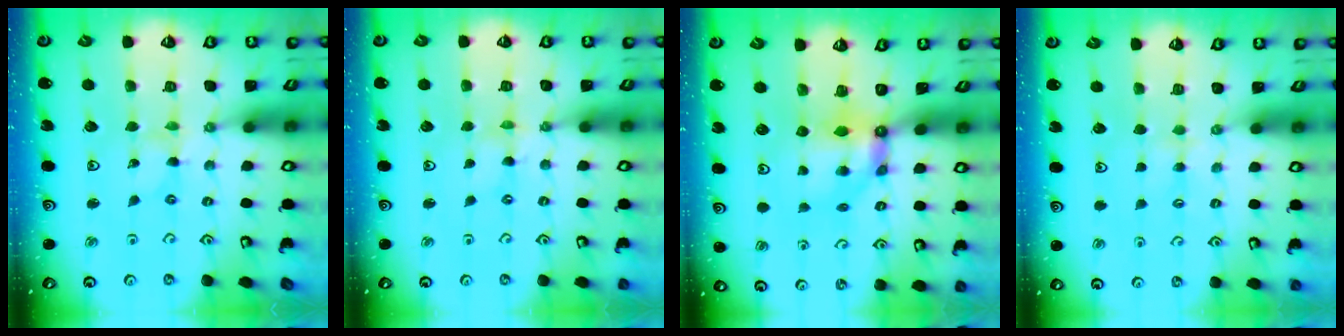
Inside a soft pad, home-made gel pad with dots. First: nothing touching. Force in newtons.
{"total": 0.0}
{"total": 5.9, "press": 5.9, "slide": 0.4}
{"total": 2.1, "press": 2.1, "slide": 0.4}